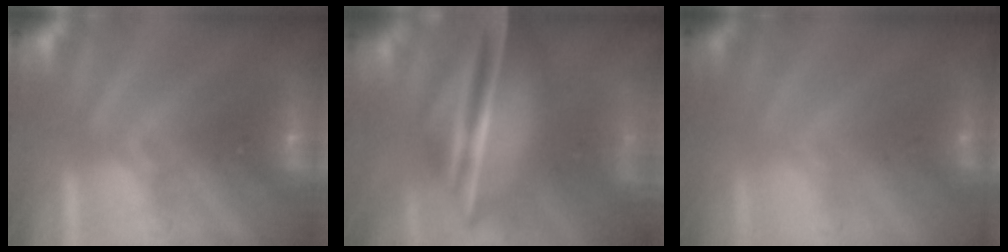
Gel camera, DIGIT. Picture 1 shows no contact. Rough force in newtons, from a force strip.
{"total": 5.8}
{"total": 1.4}